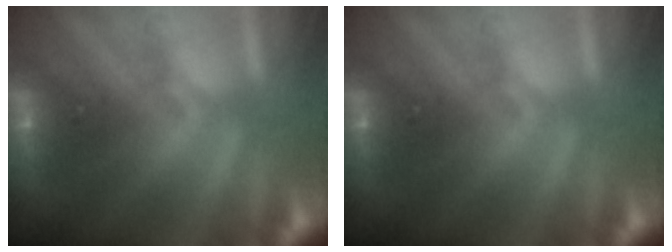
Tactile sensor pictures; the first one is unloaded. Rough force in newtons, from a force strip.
{"total": 0.0}